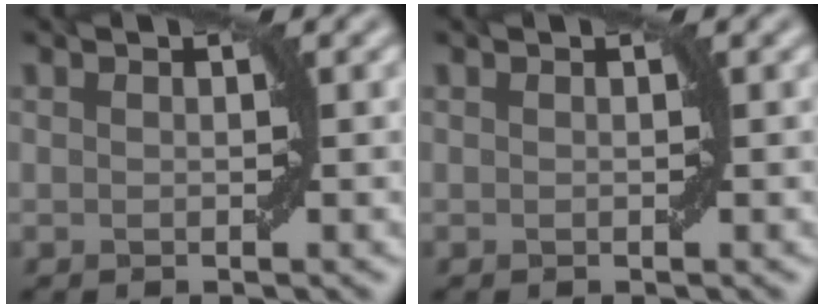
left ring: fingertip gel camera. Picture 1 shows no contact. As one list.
[{"total": 0.0}]